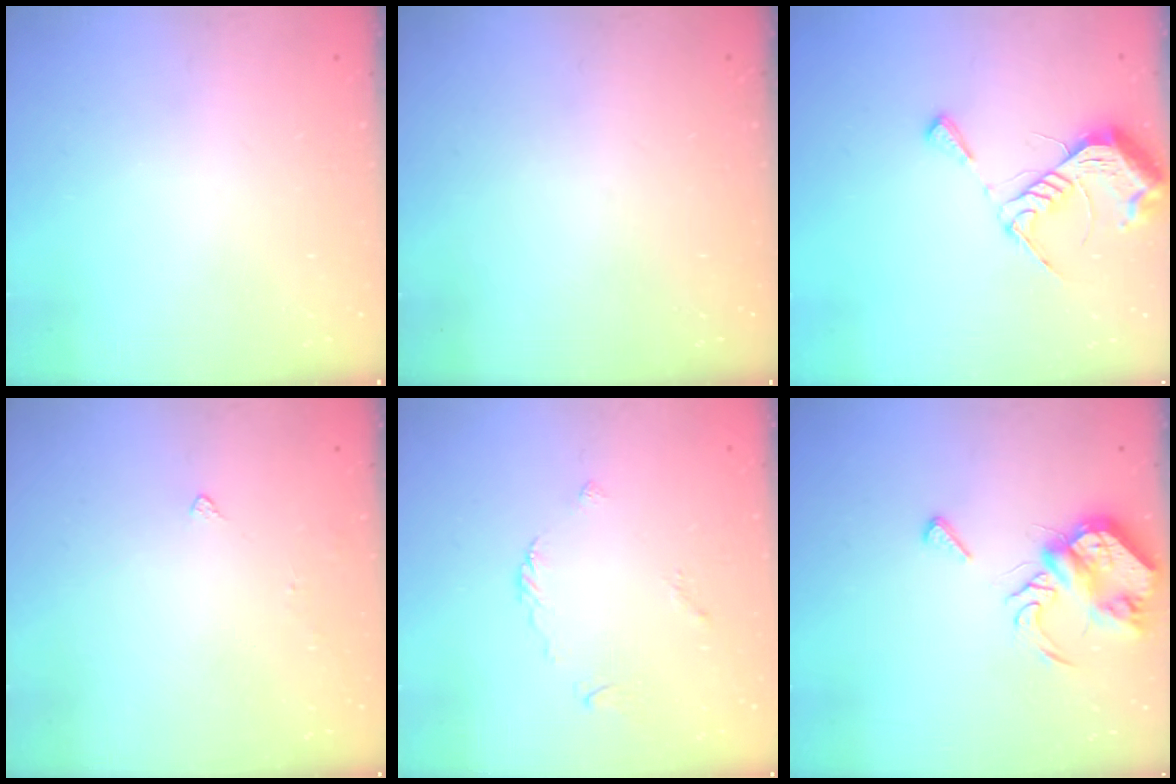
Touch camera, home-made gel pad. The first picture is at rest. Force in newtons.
{"total": 0.0}
{"total": 11.3, "press": 11.3, "slide": 0.8}
{"total": 2.9, "press": 2.8, "slide": 0.8}
{"total": 2.2, "press": 2.2, "slide": 0.6}
{"total": 7.8, "press": 7.8, "slide": 0.5}